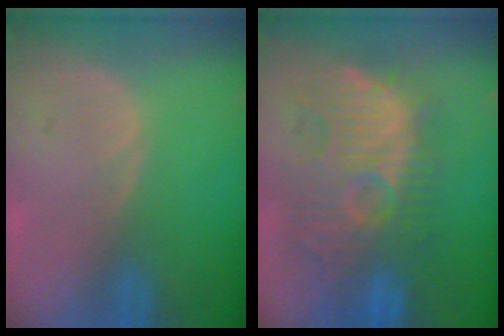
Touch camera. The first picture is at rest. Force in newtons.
{"total": 11.7, "press": 11.5, "slide": 2.4}